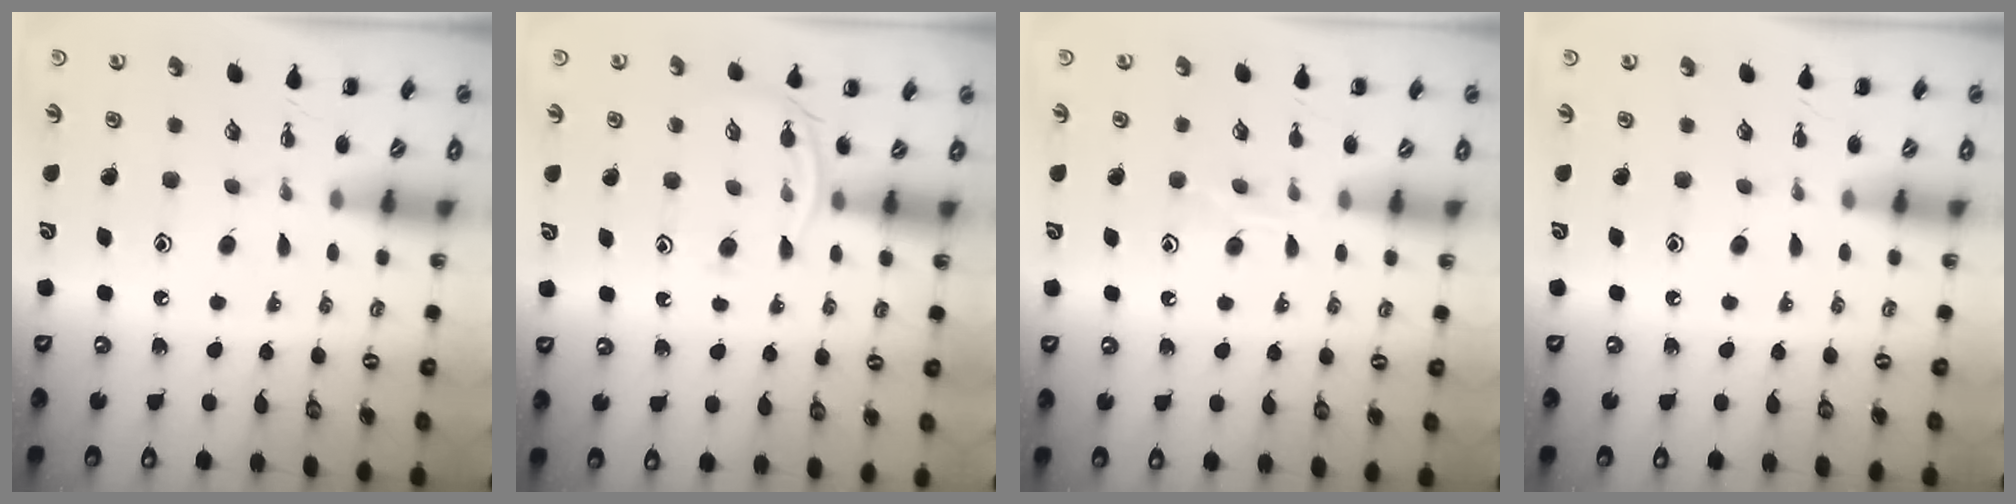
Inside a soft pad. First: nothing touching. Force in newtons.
{"total": 5.2, "press": 5.0, "slide": 1.4}
{"total": 7.0, "press": 7.0, "slide": 0.8}
{"total": 0.0}